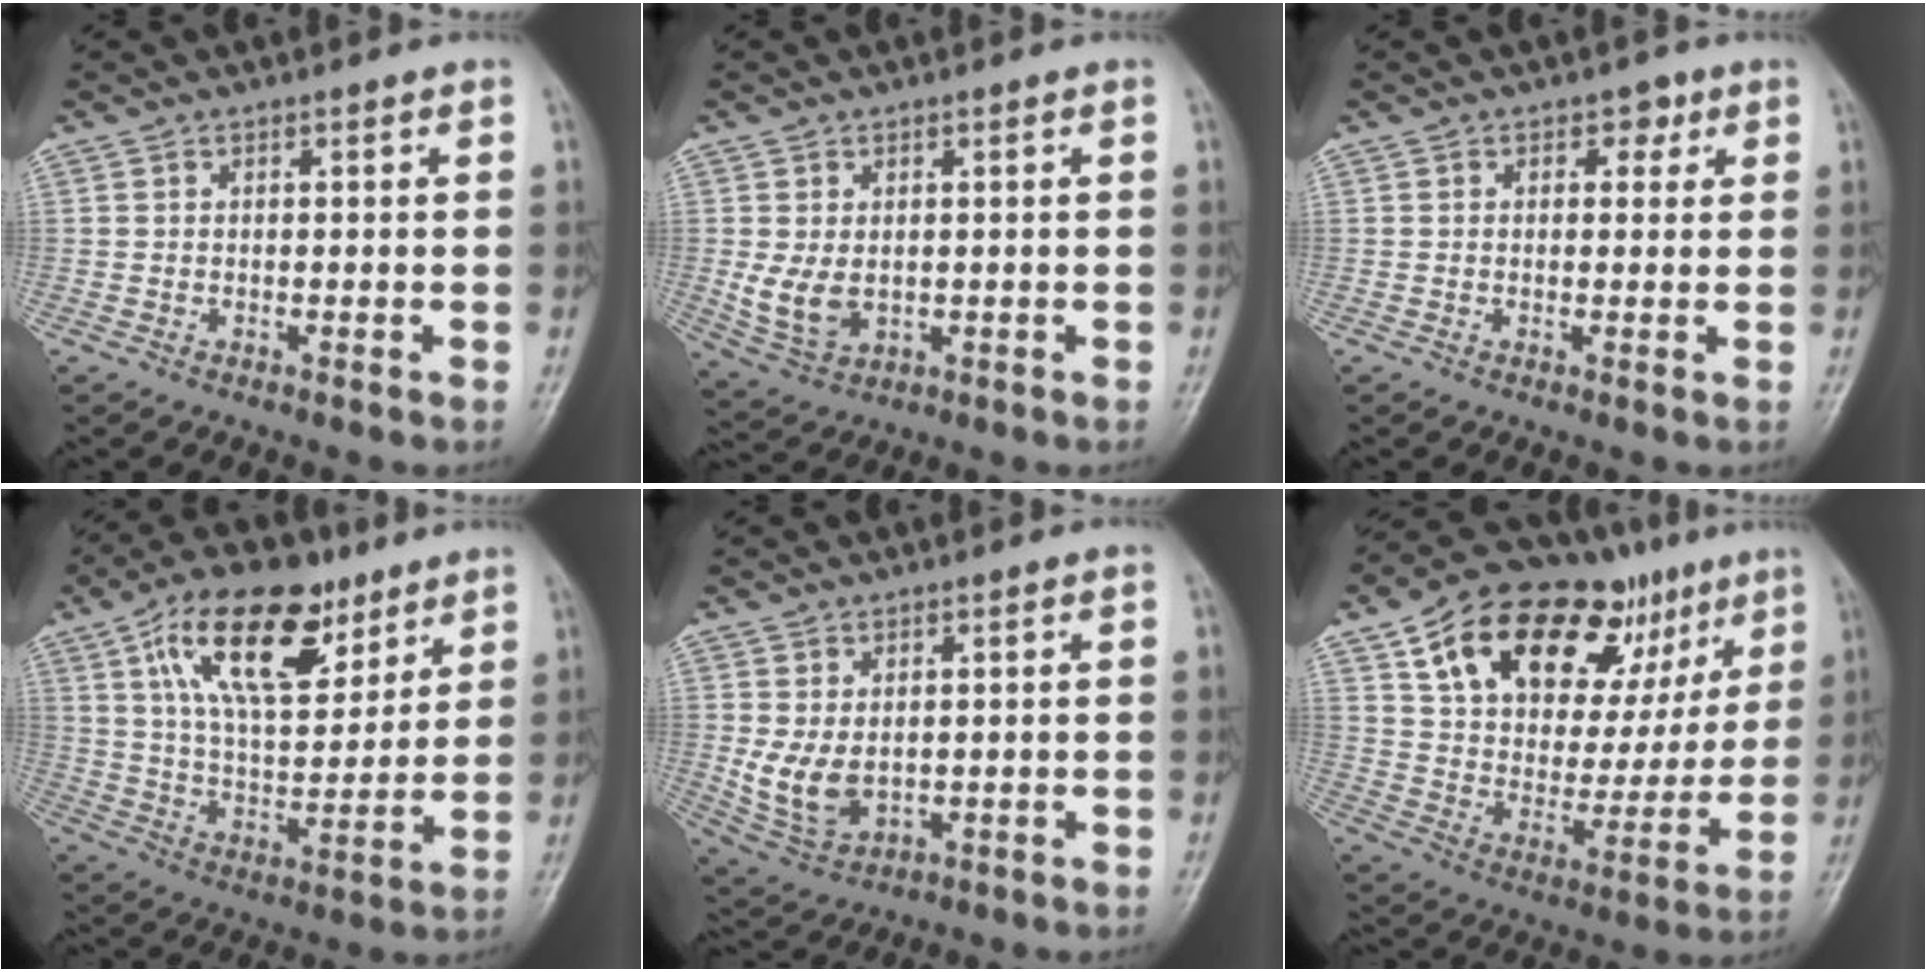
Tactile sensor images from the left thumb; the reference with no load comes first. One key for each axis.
{"total": 6.1, "fx": 0.0, "fy": 4.2, "fz": 4.4, "tx": -0.077, "ty": -0.011, "tz": 0.014}
{"total": 2.1, "fx": 0.8, "fy": 1.5, "fz": 1.2, "tx": 0.004, "ty": 0.001, "tz": 0.005}
{"total": 19.5, "fx": 10.1, "fy": 9.6, "fz": 13.6, "tx": -0.190, "ty": -0.031, "tz": 0.176}
{"total": 7.3, "fx": 0.3, "fy": 5.0, "fz": 5.3, "tx": -0.094, "ty": -0.014, "tz": 0.024}
{"total": 26.5, "fx": 13.3, "fy": 15.2, "fz": 17.2, "tx": -0.224, "ty": -0.003, "tz": 0.219}